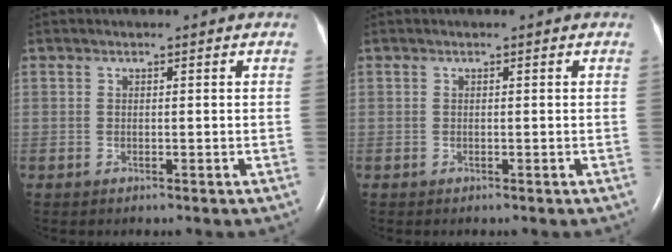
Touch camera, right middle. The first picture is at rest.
{"total": 0.0}